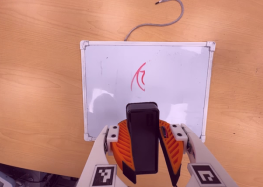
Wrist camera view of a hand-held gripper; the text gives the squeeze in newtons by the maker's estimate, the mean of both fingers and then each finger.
{"total": 11.9, "left": 11.8, "right": 11.9}